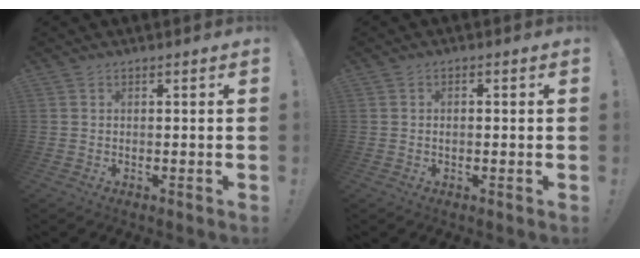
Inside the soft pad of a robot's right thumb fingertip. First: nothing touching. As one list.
[{"total": 0.8, "force": [-0.5, 0.2, 0.6], "torque": [-0.014, 0.003, -0.009]}]